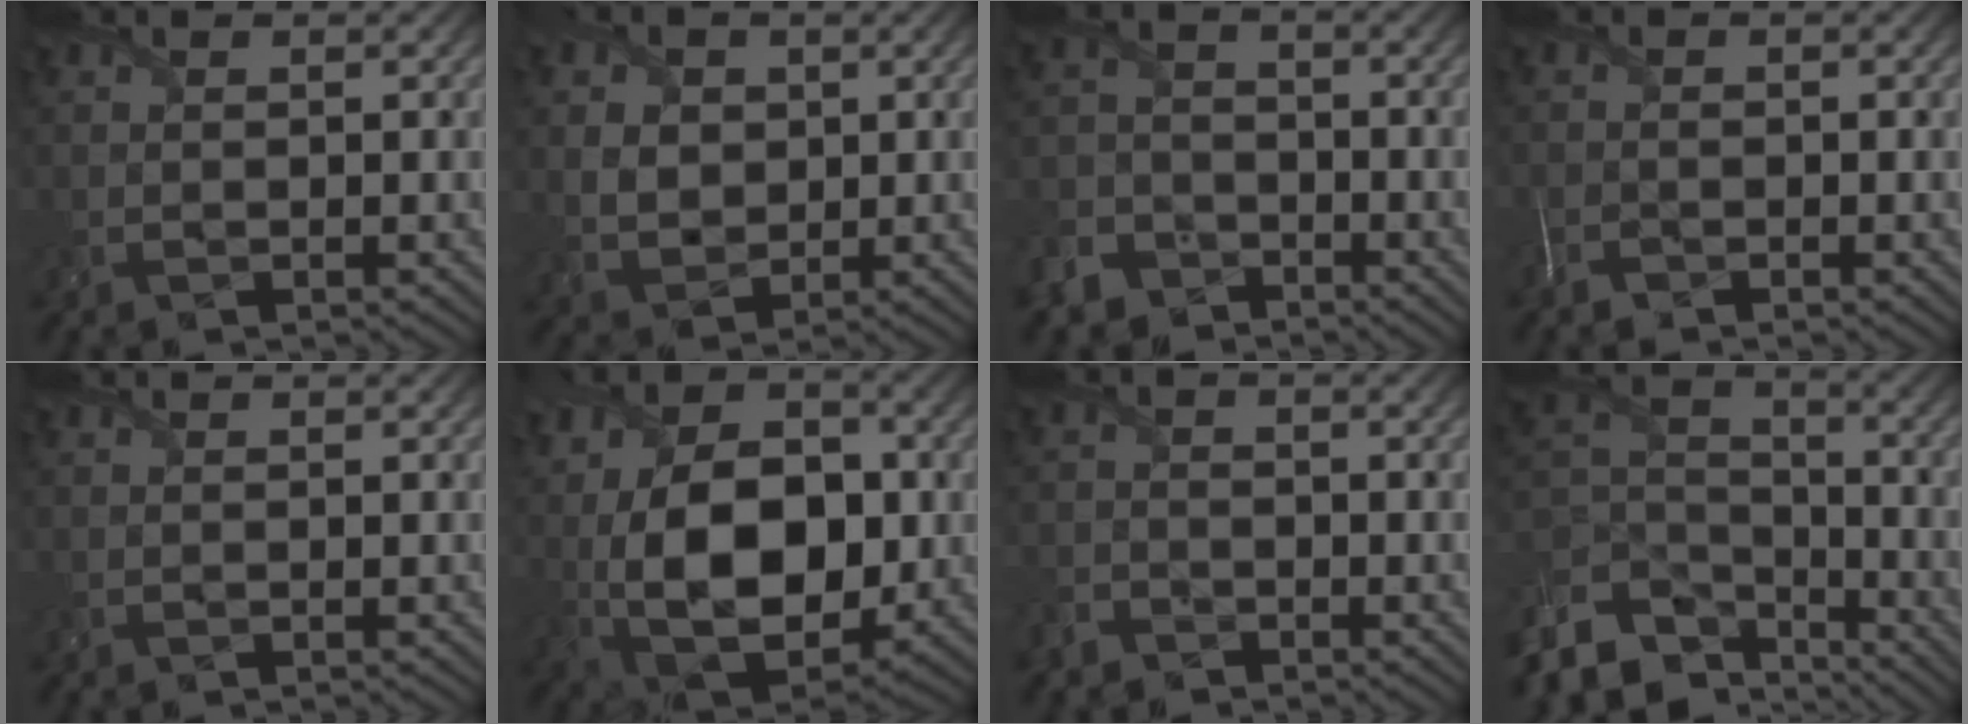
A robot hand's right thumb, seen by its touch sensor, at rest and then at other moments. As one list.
[{"total": 5.0, "force": [1.4, 4.2, 2.3], "torque": [-0.086, -0.003, 0.020]}, {"total": 6.4, "force": [-4.7, 3.9, 1.8], "torque": [-0.049, -0.011, -0.107]}, {"total": 1.5, "force": [-1.3, 0.7, 0.3], "torque": [-0.015, -0.005, -0.032]}, {"total": 0.0}, {"total": 15.6, "force": [-0.1, 10.2, 11.8], "torque": [-0.225, 0.002, 0.007]}, {"total": 2.5, "force": [-2.1, 1.4, 0.4], "torque": [-0.013, -0.004, -0.050]}, {"total": 12.7, "force": [-8.8, 7.3, 5.7], "torque": [-0.172, -0.027, -0.159]}]